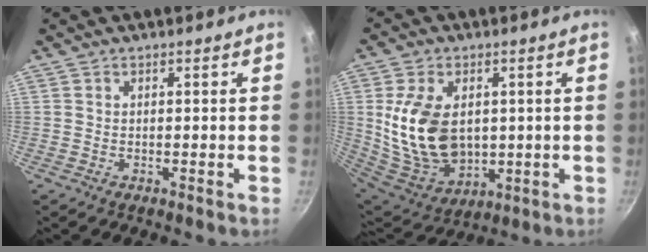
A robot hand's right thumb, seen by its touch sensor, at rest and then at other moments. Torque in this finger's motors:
{"motor_torque": [-0.53, 1.04, 1.33, -0.12, 0.16]}